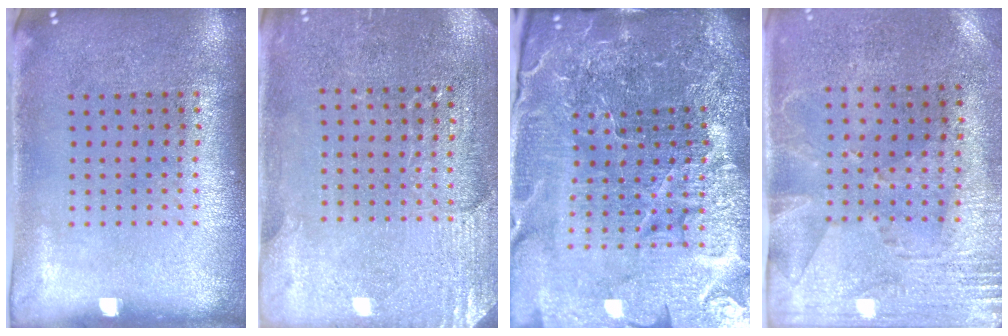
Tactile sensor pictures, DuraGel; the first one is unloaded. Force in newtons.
{"total": 2.9, "press": 2.9, "slide": 0.5}
{"total": 6.7, "press": 5.9, "slide": 3.2}
{"total": 2.8, "press": 2.3, "slide": 1.5}